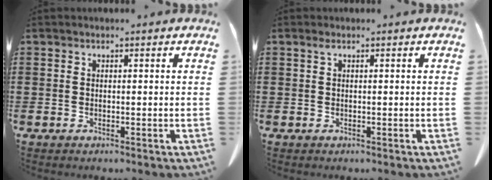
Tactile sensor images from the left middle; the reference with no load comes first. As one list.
[{"total": 0.7, "force": [0.2, 0.1, 0.7], "torque": [-0.015, 0.001, 0.003]}]